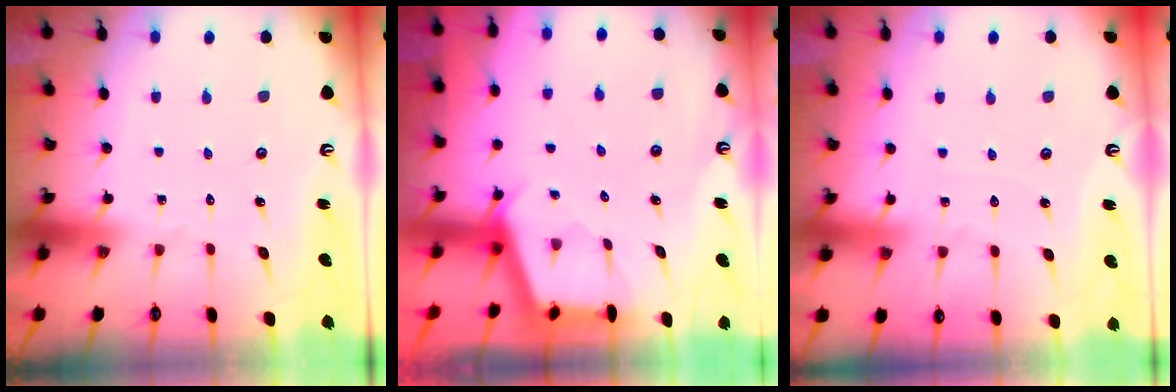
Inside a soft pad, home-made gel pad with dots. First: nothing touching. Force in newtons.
{"total": 2.8, "press": 2.7, "slide": 0.3}
{"total": 3.1, "press": 3.1, "slide": 0.5}